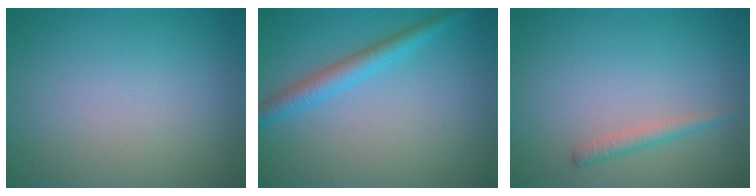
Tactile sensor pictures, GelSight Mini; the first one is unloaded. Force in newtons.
{"total": 2.8, "press": 2.8, "slide": 0.0}
{"total": 1.4, "press": 1.3, "slide": 0.1}